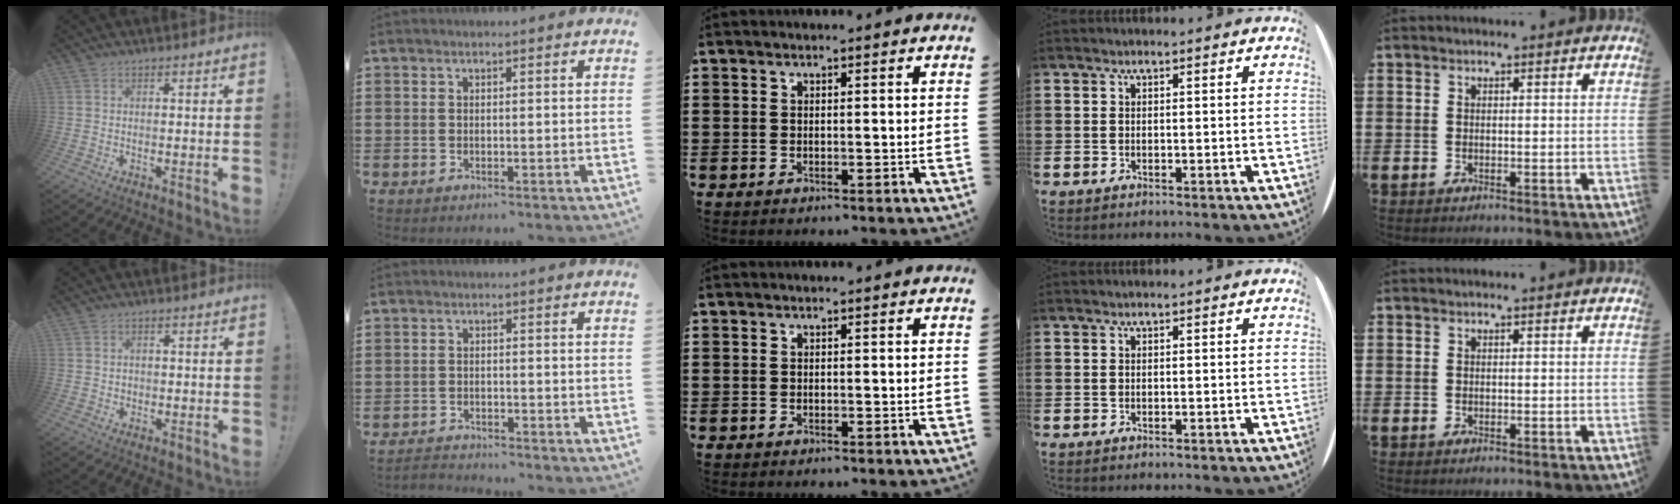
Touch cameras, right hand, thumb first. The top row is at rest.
{"thumb": {"total": 1.3, "force": [0.1, 1.3, 0.3], "torque": [-0.002, -0.001, 0.000]}, "index": {"total": 2.1, "force": [-2.0, 0.2, -0.3], "torque": [-0.002, 0.002, -0.046]}}